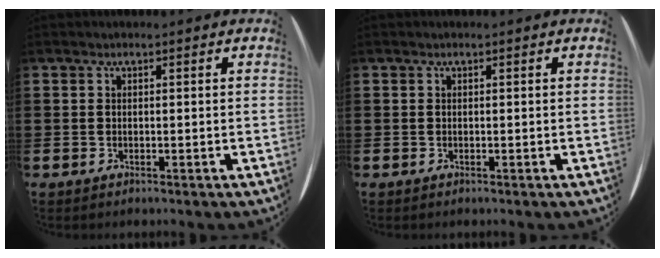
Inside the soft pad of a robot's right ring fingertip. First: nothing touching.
{"total": 0.0}